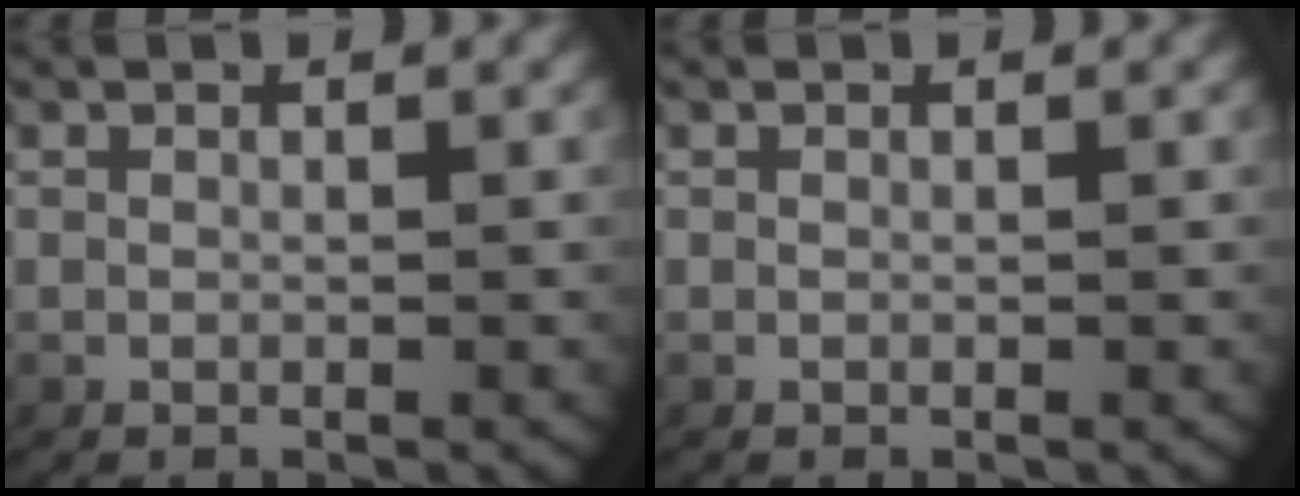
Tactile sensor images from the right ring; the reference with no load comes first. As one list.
[{"total": 0.0}]